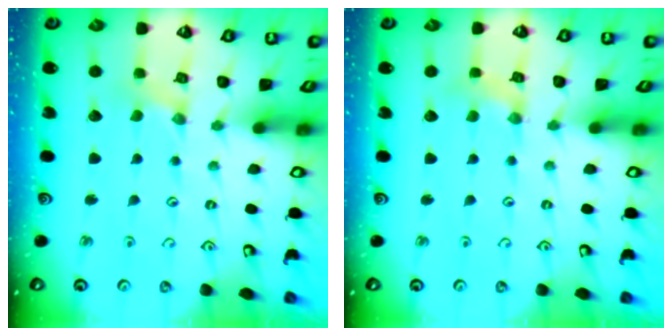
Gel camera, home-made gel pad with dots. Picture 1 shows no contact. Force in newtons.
{"total": 2.1, "press": 2.1, "slide": 0.4}